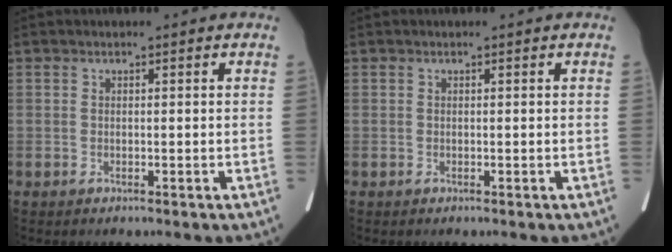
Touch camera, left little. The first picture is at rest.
{"total": 0.0}